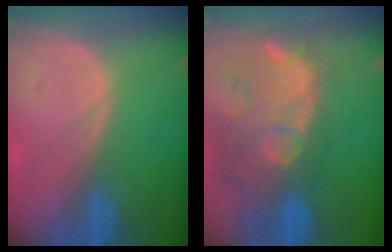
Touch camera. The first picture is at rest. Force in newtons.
{"total": 14.4, "press": 11.7, "slide": 8.5}